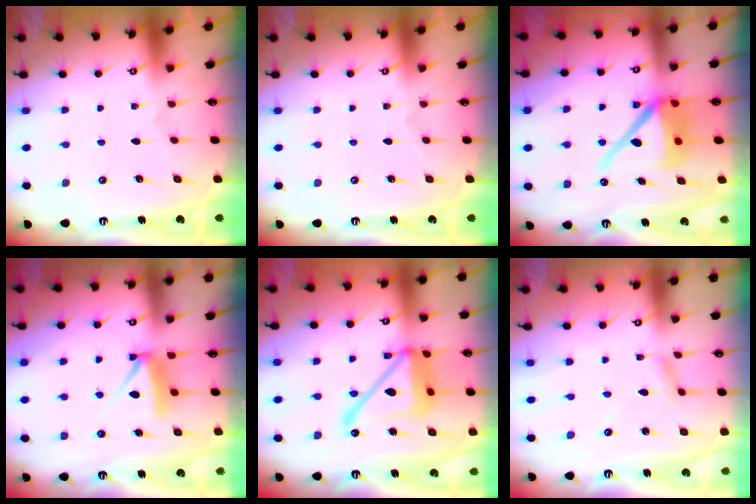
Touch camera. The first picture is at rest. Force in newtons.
{"total": 0.0}
{"total": 12.5, "press": 12.3, "slide": 1.8}
{"total": 7.7, "press": 7.7, "slide": 0.4}
{"total": 21.2, "press": 21.1, "slide": 2.0}
{"total": 2.3, "press": 2.3, "slide": 0.1}